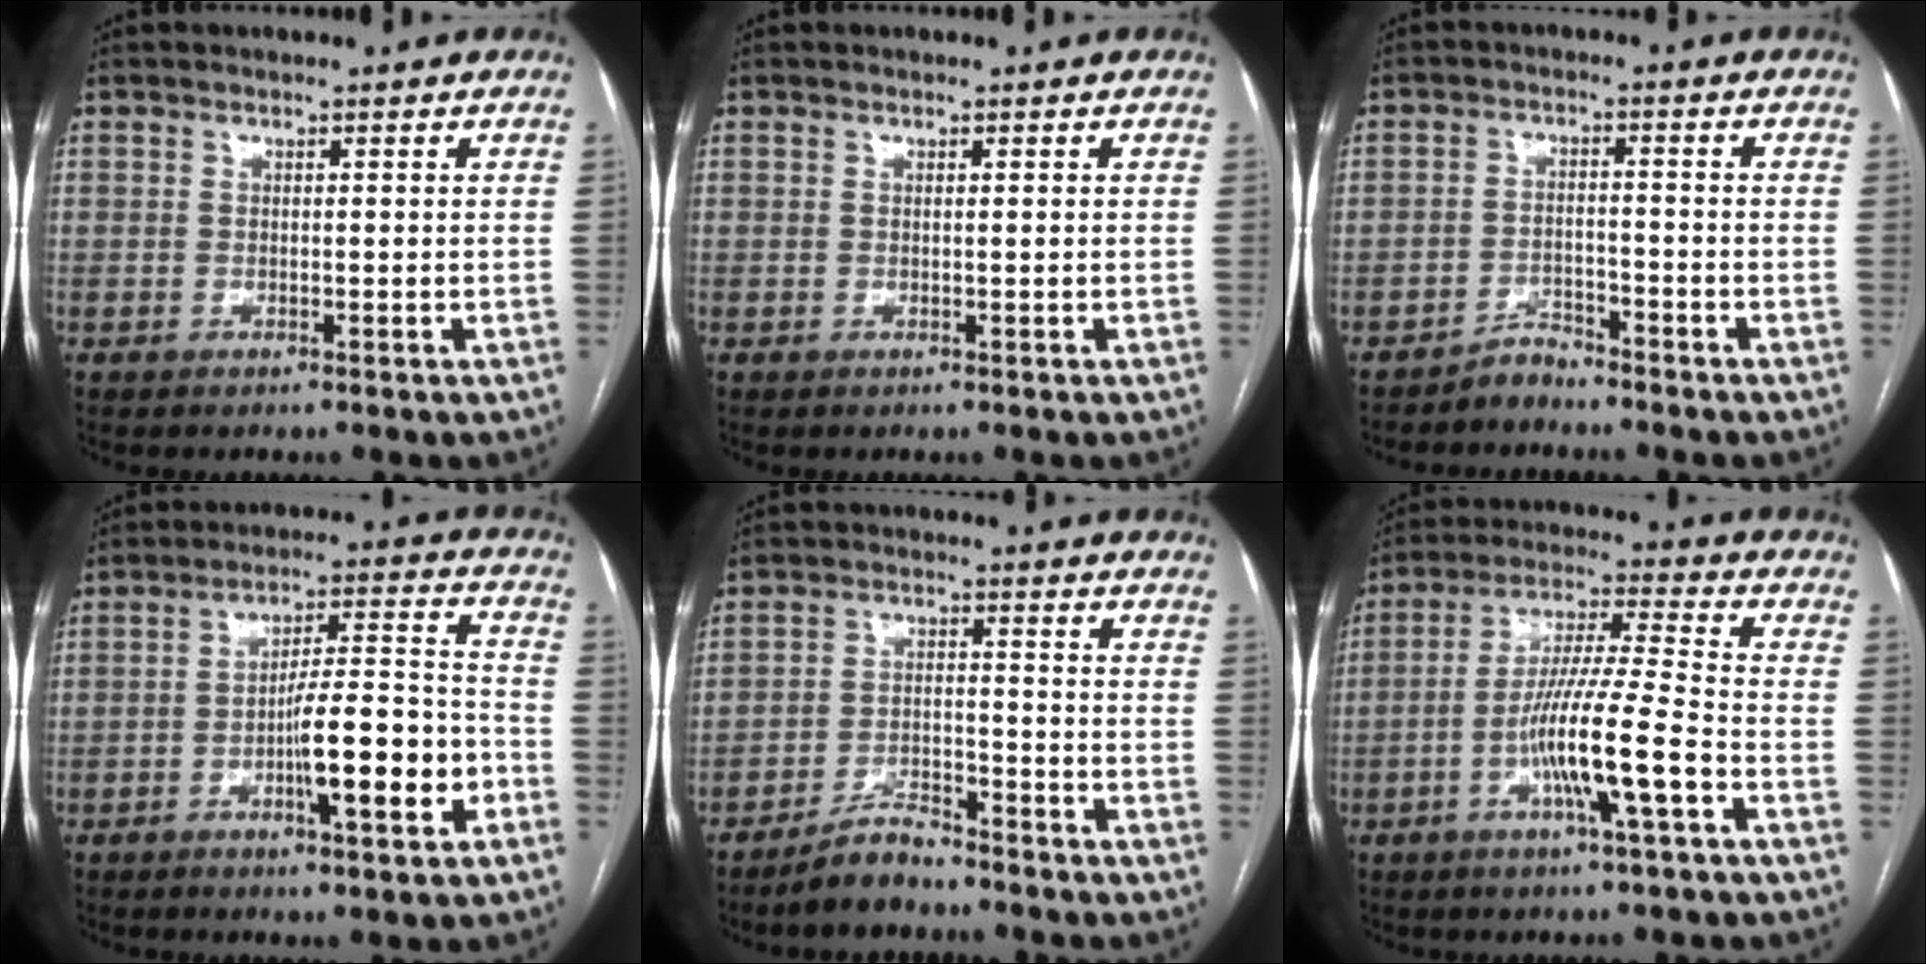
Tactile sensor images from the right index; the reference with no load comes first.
{"total": 0.0}
{"total": 2.4, "force": [-2.3, 0.6, -0.2], "torque": [0.011, -0.002, -0.040]}
{"total": 12.4, "force": [-4.7, 1.9, 11.4], "torque": [-0.179, 0.014, -0.068]}
{"total": 5.4, "force": [-4.8, 1.3, 1.9], "torque": [-0.034, -0.005, -0.088]}
{"total": 12.3, "force": [-4.7, -0.2, 11.3], "torque": [-0.213, 0.001, -0.087]}